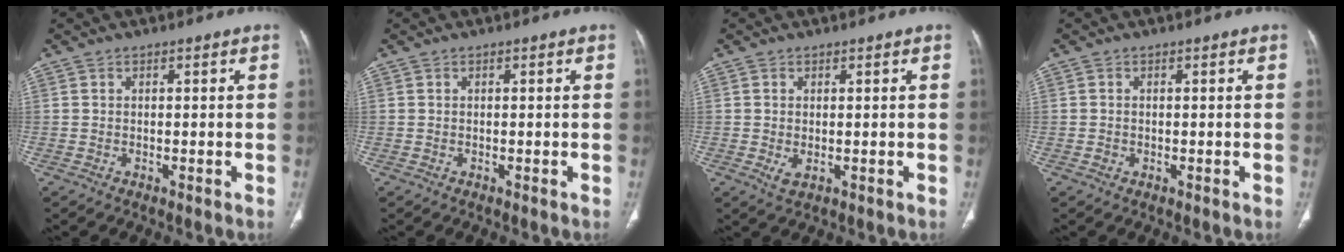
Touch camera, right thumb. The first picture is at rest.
{"total": 0.0}
{"total": 2.2, "force": [-0.2, 1.2, 1.8], "torque": [-0.037, -0.006, 0.003]}
{"total": 0.8, "force": [-0.1, 0.7, 0.3], "torque": [-0.008, -0.001, -0.001]}